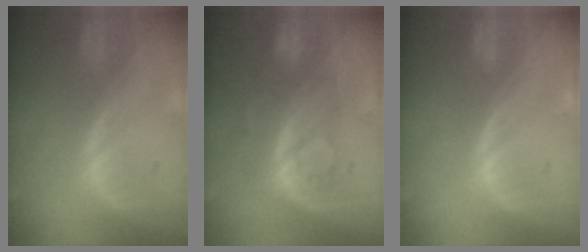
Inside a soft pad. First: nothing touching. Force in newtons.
{"total": 8.5, "press": 7.2, "slide": 4.6}
{"total": 0.0}